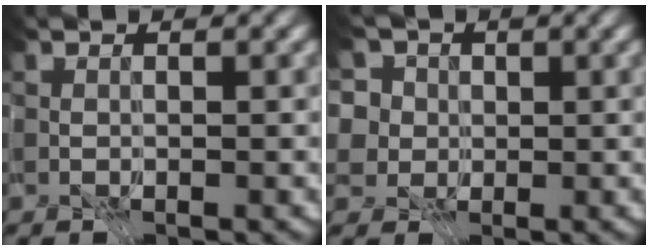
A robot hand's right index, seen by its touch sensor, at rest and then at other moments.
{"total": 8.3, "force": [4.1, 5.9, 4.1], "torque": [-0.094, 0.029, 0.052]}